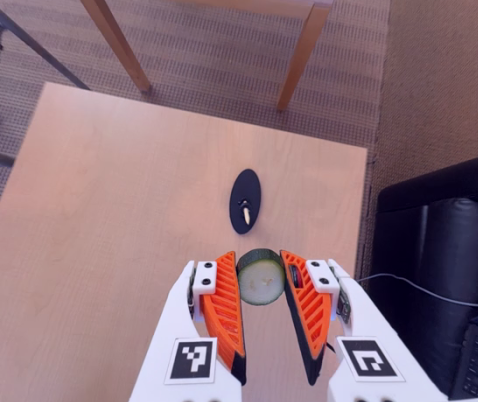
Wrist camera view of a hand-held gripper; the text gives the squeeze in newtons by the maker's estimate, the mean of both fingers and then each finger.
{"total": 8.9, "left": 8.9, "right": 8.9}